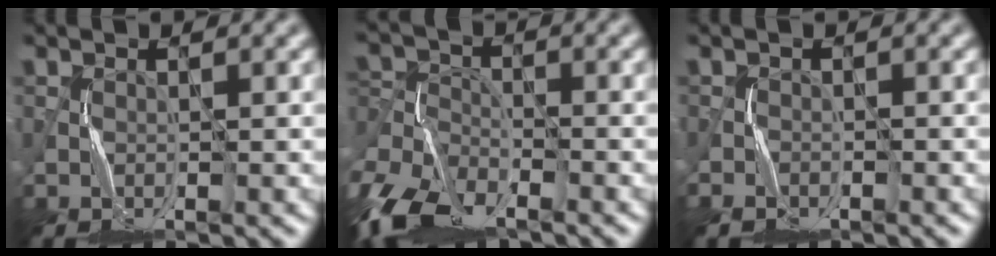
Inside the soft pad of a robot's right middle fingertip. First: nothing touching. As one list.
[{"total": 9.5, "force": [-7.1, 4.2, 4.7], "torque": [-0.098, -0.027, -0.140]}, {"total": 1.3, "force": [-1.1, 0.7, -0.1], "torque": [0.004, -0.002, -0.025]}]